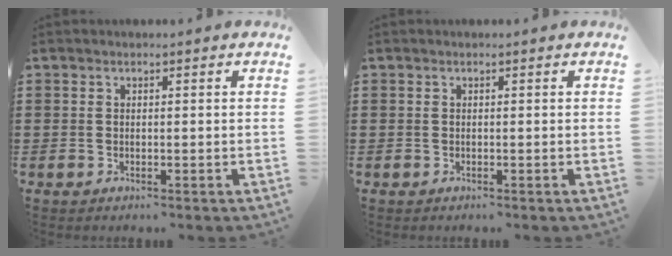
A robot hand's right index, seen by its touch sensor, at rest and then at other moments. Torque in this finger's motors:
{"motor_torque": [-0.03, 0.02, 0.00, 0.00]}